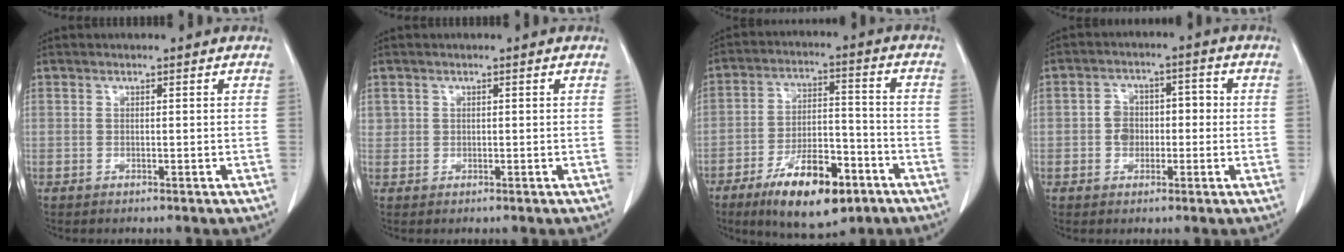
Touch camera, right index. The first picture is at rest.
{"total": 1.2, "force": [0.5, 1.1, 0.1], "torque": [0.012, 0.007, 0.006]}
{"total": 14.5, "force": [-8.4, 5.2, 10.6], "torque": [-0.178, 0.002, -0.133]}
{"total": 5.0, "force": [-0.8, 3.9, 3.0], "torque": [-0.054, 0.030, -0.012]}